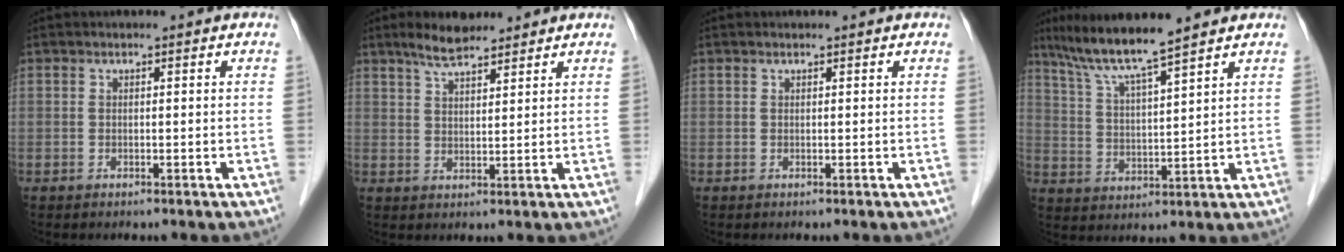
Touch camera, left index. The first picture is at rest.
{"total": 5.2, "force": [4.4, 1.3, 2.5], "torque": [-0.058, 0.012, 0.080]}
{"total": 0.0}
{"total": 9.4, "force": [7.8, -0.8, 5.3], "torque": [-0.099, 0.011, 0.143]}